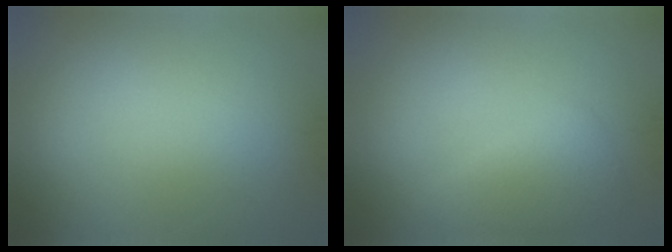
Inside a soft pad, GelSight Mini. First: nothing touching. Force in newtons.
{"total": 2.8, "press": 2.8, "slide": 0.2}